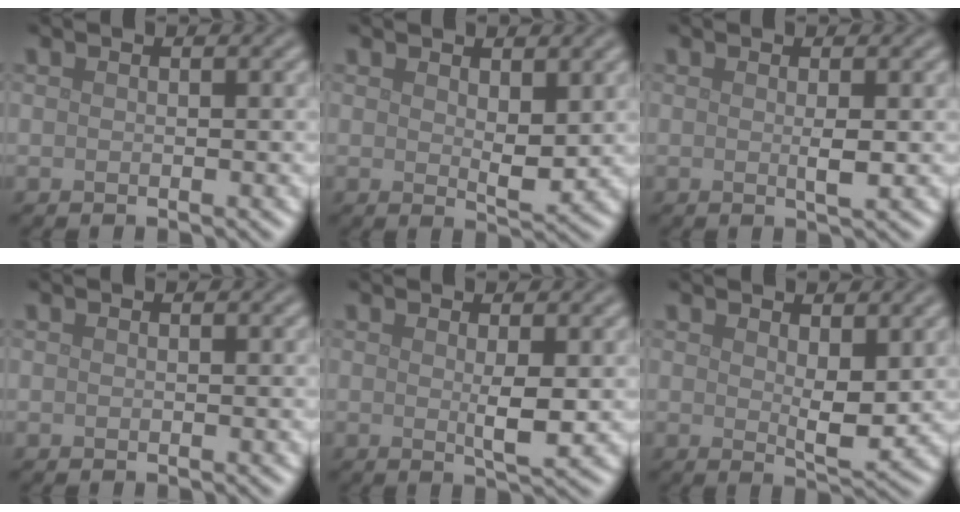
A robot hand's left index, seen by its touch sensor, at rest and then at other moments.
{"total": 2.5, "force": [1.0, 1.1, 2.0], "torque": [-0.033, -0.008, 0.019]}
{"total": 1.3, "force": [0.1, 0.1, 1.3], "torque": [-0.024, -0.001, 0.000]}
{"total": 0.0}
{"total": 2.2, "force": [0.3, 0.3, 2.2], "torque": [-0.039, -0.006, 0.005]}
{"total": 3.1, "force": [1.0, 1.2, 2.7], "torque": [-0.047, -0.007, 0.019]}